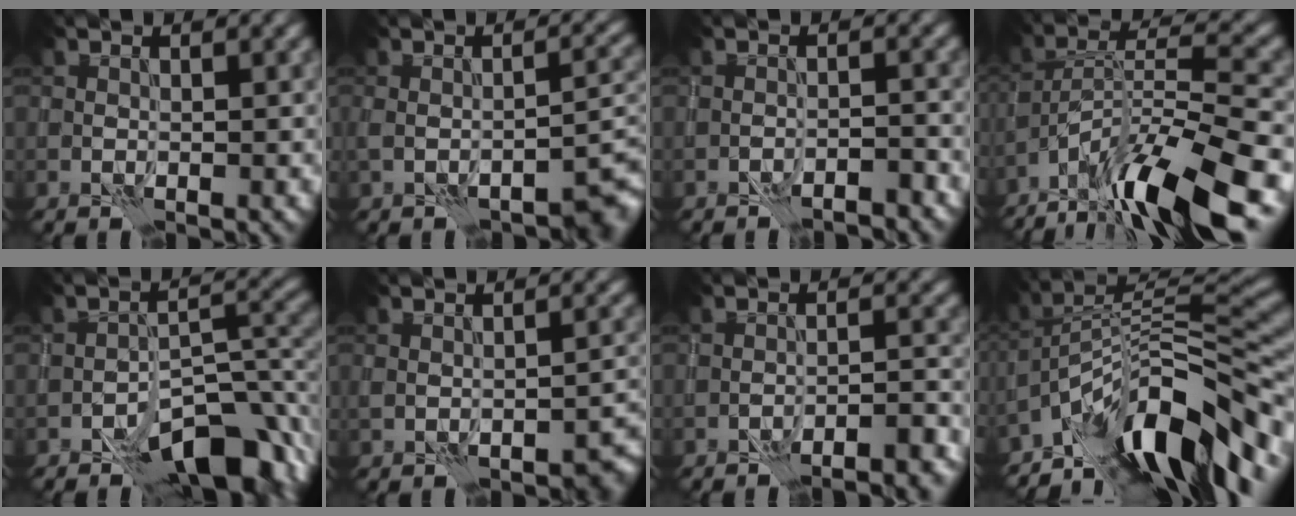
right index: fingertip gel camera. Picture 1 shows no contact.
{"total": 3.7, "force": [-1.9, 0.9, 3.1], "torque": [-0.048, -0.004, -0.030]}
{"total": 2.8, "force": [-2.5, 0.4, 1.2], "torque": [-0.020, 0.010, -0.039]}
{"total": 12.5, "force": [-8.8, 2.5, 8.5], "torque": [-0.143, 0.010, -0.160]}
{"total": 9.7, "force": [-6.4, 4.0, 6.1], "torque": [-0.069, 0.005, -0.106]}
{"total": 3.1, "force": [-1.6, 1.2, 2.4], "torque": [-0.034, -0.005, -0.016]}
{"total": 6.3, "force": [-5.5, 1.2, 2.8], "torque": [-0.036, 0.016, -0.066]}
{"total": 13.0, "force": [-7.9, 4.7, 9.3], "torque": [-0.137, 0.026, -0.138]}